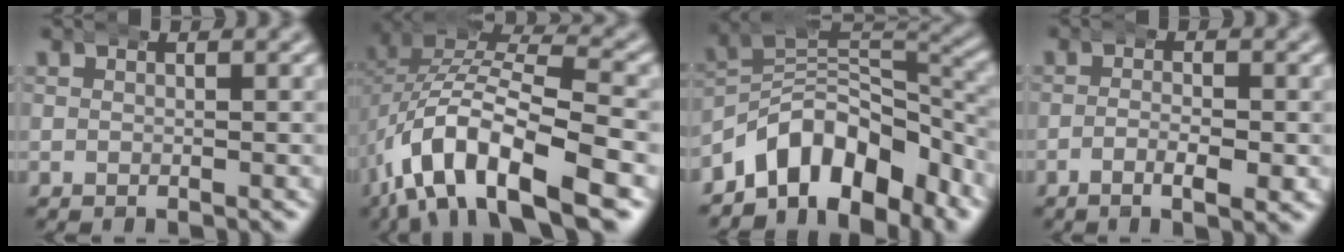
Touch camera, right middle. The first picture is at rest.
{"total": 13.3, "force": [-3.8, 8.1, 9.9], "torque": [-0.198, -0.034, -0.049]}
{"total": 13.0, "force": [-6.2, 8.8, 7.3], "torque": [-0.129, -0.029, -0.089]}
{"total": 3.0, "force": [-1.6, 0.4, 2.5], "torque": [-0.042, -0.003, -0.031]}